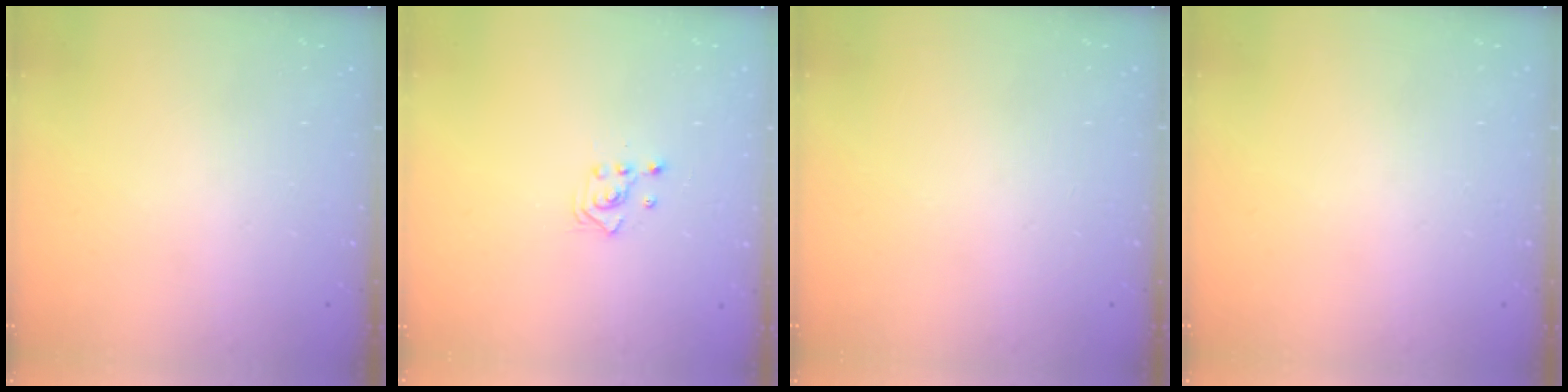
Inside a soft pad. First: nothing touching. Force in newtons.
{"total": 2.3, "press": 2.3, "slide": 0.3}
{"total": 0.0}
{"total": 0.0}